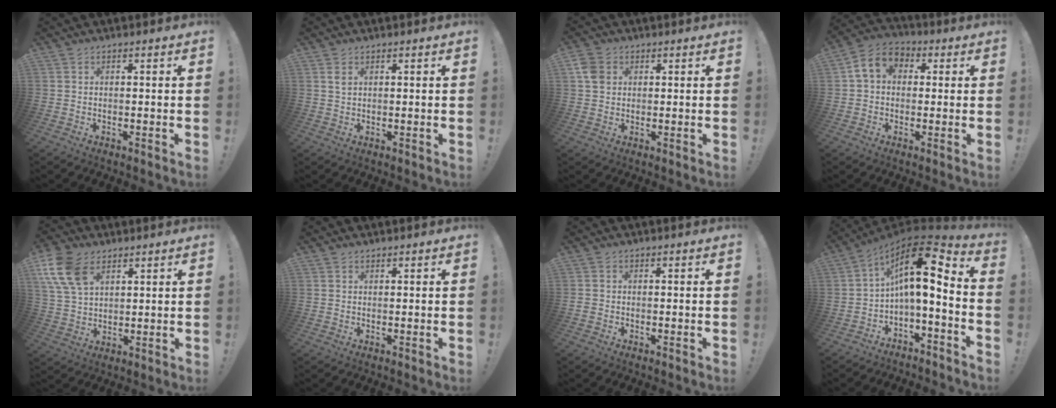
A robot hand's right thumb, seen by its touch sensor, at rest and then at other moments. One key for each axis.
{"total": 1.7, "fx": 0.9, "fy": 0.9, "fz": 1.2, "tx": -0.018, "ty": 0.000, "tz": 0.014}
{"total": 5.3, "fx": 1.7, "fy": 4.4, "fz": 2.6, "tx": -0.035, "ty": 0.002, "tz": 0.031}
{"total": 8.8, "fx": 2.0, "fy": 6.8, "fz": 5.2, "tx": -0.080, "ty": 0.011, "tz": 0.046}
{"total": 12.9, "fx": 6.4, "fy": 8.4, "fz": 7.4, "tx": -0.145, "ty": -0.020, "tz": 0.127}
{"total": 0.5, "fx": 0.5, "fy": 0.1, "fz": 0.1, "tx": 0.000, "ty": -0.002, "tz": 0.010}
{"total": 0.9, "fx": -0.5, "fy": 0.7, "fz": 0.2, "tx": -0.002, "ty": 0.004, "tz": -0.008}
{"total": 13.6, "fx": 3.1, "fy": 4.2, "fz": 12.5, "tx": -0.208, "ty": -0.024, "tz": 0.051}